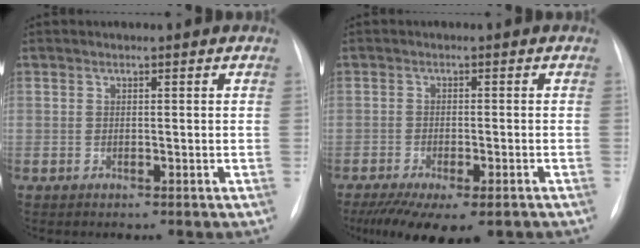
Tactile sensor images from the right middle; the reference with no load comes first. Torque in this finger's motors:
{"motor_torque": [1.12, -1.02, 0.21, 0.08]}